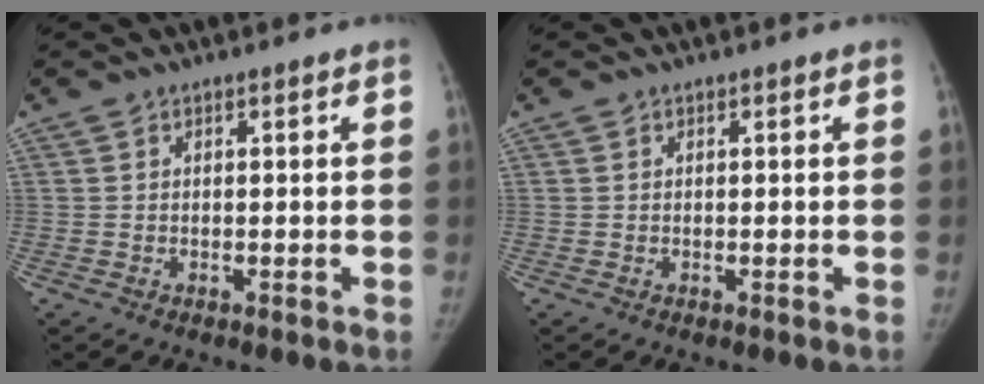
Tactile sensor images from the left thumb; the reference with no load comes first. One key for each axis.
{"total": 0.0}